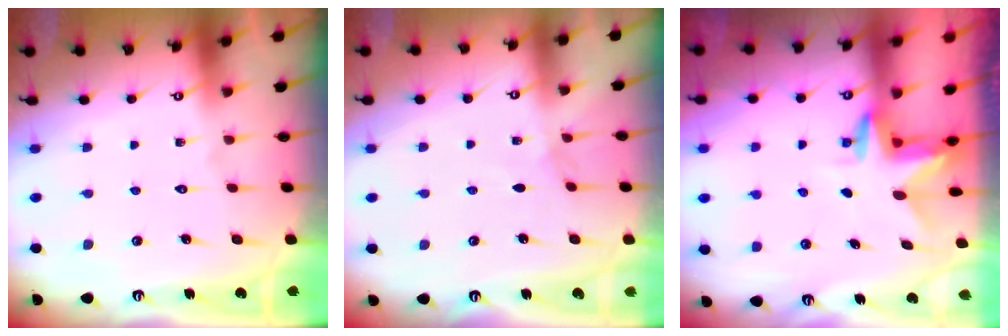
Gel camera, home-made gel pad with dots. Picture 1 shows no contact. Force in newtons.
{"total": 2.4, "press": 2.3, "slide": 0.4}
{"total": 3.0, "press": 3.0, "slide": 0.2}